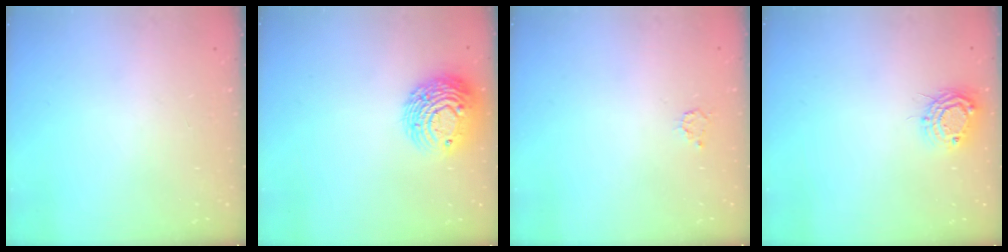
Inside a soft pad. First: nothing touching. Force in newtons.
{"total": 12.1, "press": 12.1, "slide": 0.9}
{"total": 3.2, "press": 3.2, "slide": 0.3}
{"total": 8.8, "press": 8.8, "slide": 0.4}